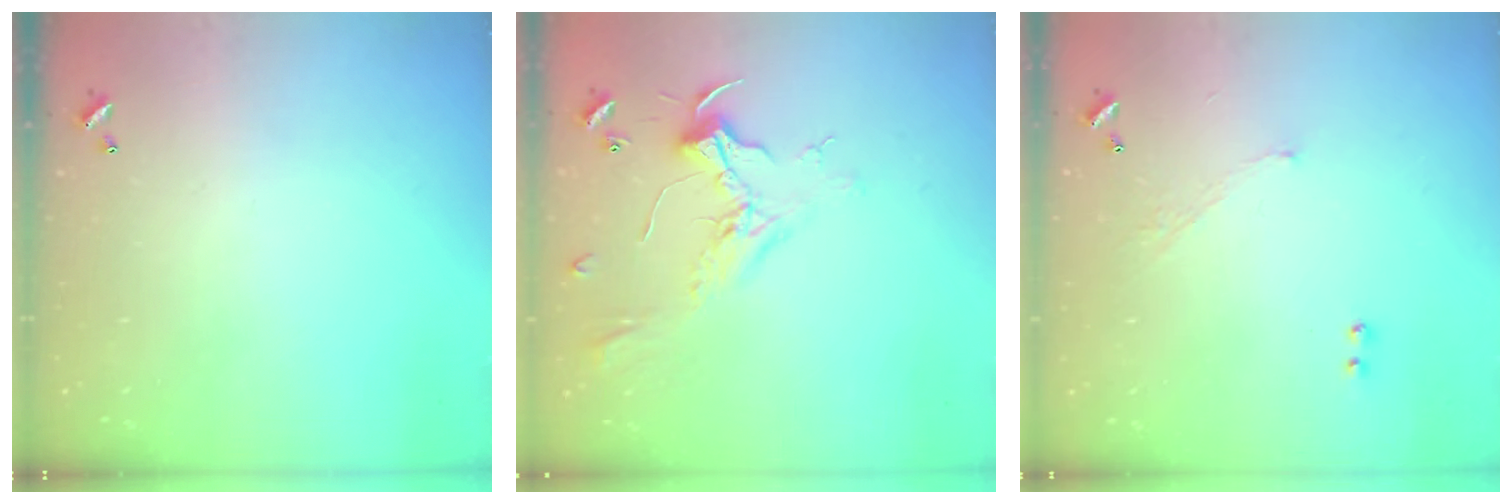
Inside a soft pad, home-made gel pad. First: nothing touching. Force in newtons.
{"total": 2.4, "press": 2.3, "slide": 0.8}
{"total": 4.0, "press": 4.0, "slide": 0.7}